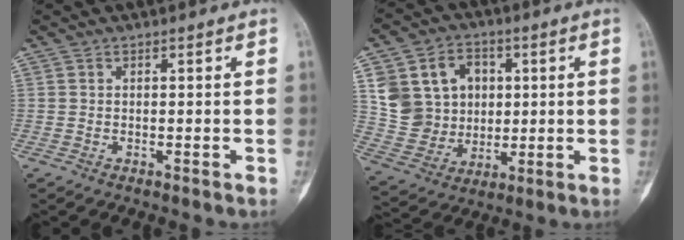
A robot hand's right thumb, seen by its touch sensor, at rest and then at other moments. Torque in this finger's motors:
{"motor_torque": [1.20, 1.40, 0.10, 0.13, 0.06]}